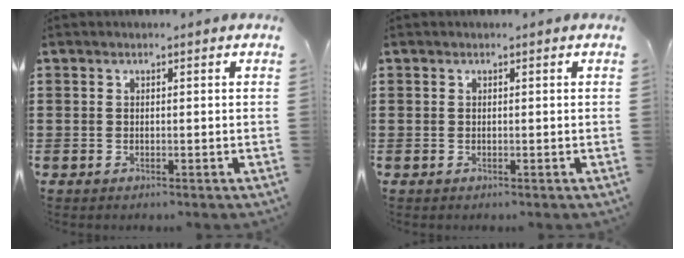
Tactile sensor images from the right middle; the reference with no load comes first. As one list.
[{"total": 0.0}]